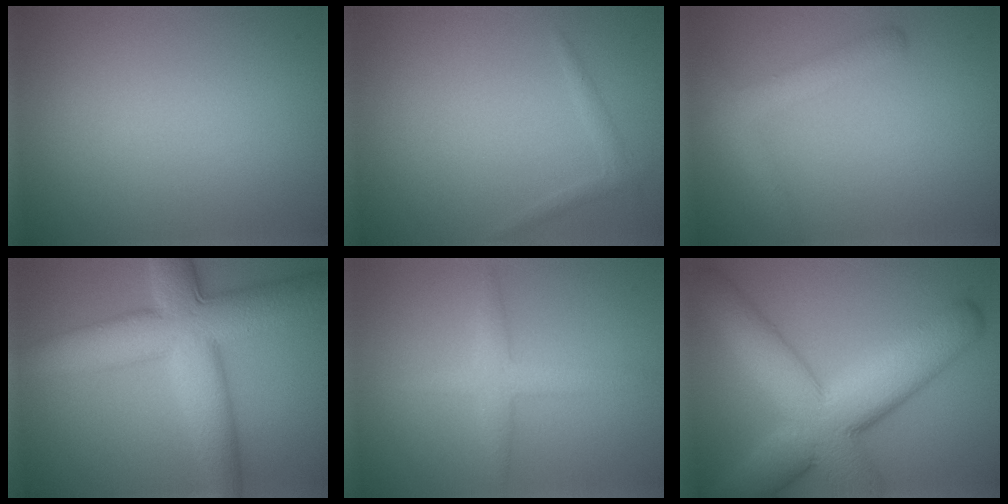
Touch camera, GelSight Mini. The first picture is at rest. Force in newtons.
{"total": 1.0, "press": 1.0, "slide": 0.1}
{"total": 2.7, "press": 2.7, "slide": 0.1}
{"total": 11.1, "press": 11.1, "slide": 0.2}
{"total": 2.6, "press": 2.6, "slide": 0.1}
{"total": 12.0, "press": 11.9, "slide": 0.9}